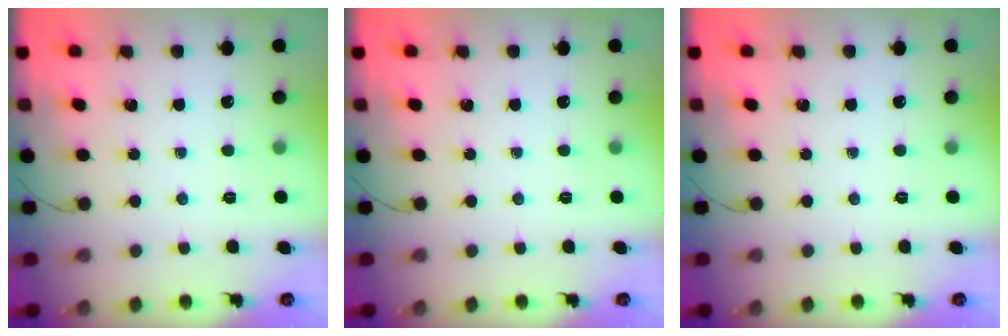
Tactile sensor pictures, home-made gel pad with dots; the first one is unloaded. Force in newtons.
{"total": 0.0}
{"total": 0.0}